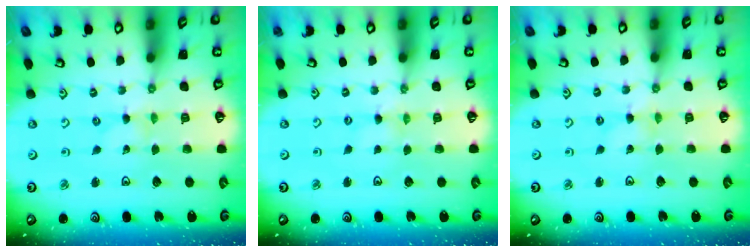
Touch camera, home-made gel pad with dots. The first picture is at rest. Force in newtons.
{"total": 0.0}
{"total": 0.0}